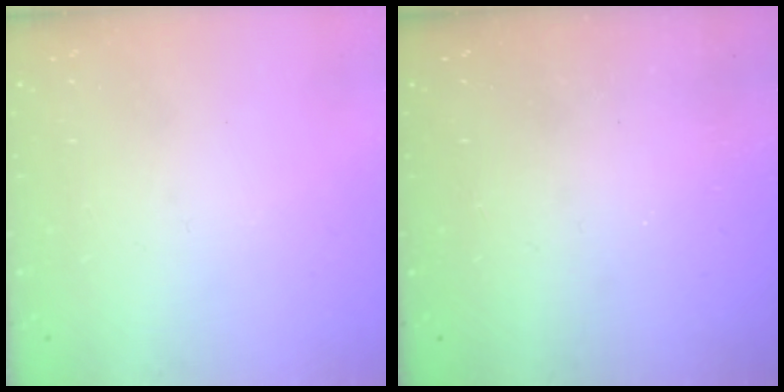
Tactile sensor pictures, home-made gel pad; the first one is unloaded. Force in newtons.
{"total": 1.4, "press": 1.3, "slide": 0.4}